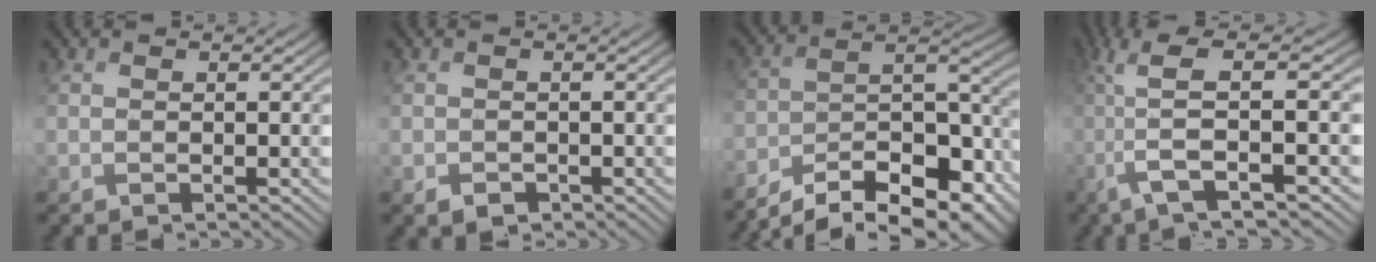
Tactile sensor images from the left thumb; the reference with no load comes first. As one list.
[{"total": 1.3, "force": [-0.7, 0.9, 0.5], "torque": [-0.009, -0.006, -0.014]}, {"total": 15.1, "force": [-11.7, 4.9, 8.2], "torque": [-0.172, -0.004, -0.183]}, {"total": 8.6, "force": [-1.3, 1.3, 8.4], "torque": [-0.157, 0.022, -0.037]}]